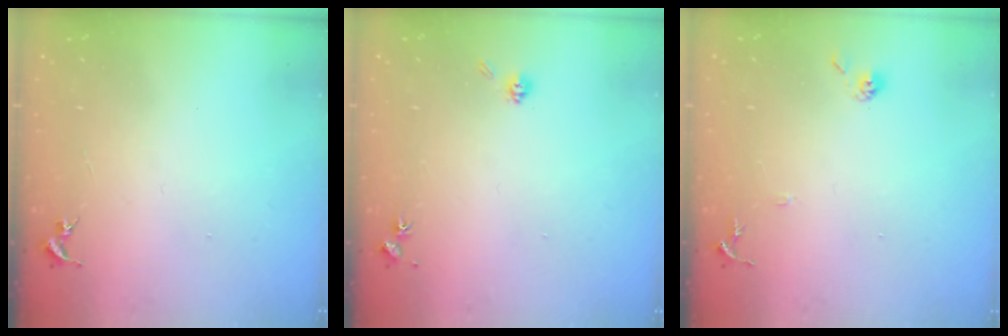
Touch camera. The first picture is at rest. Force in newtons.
{"total": 4.6, "press": 4.4, "slide": 1.2}
{"total": 6.4, "press": 6.4, "slide": 0.4}